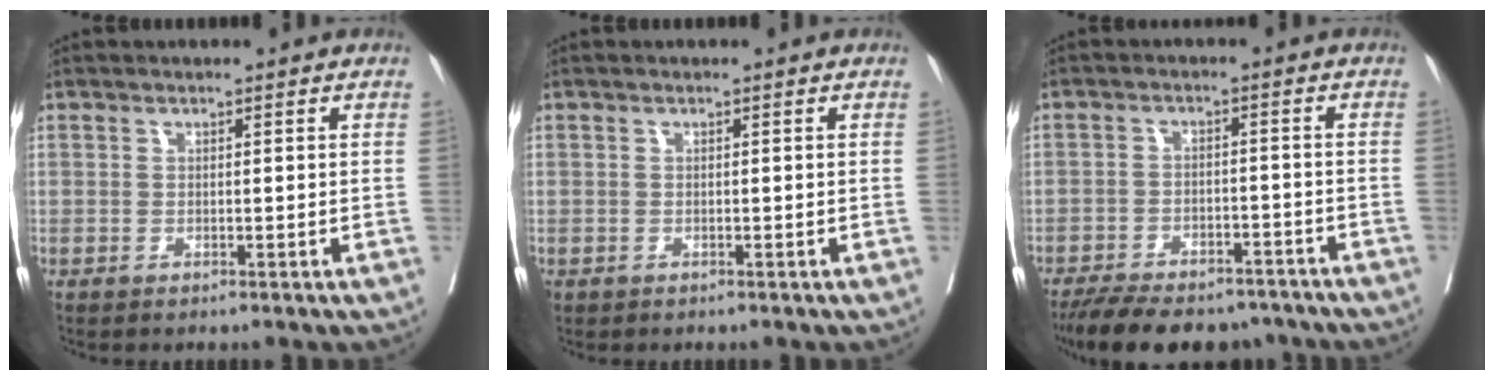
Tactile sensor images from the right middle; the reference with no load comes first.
{"total": 0.0}
{"total": 15.7, "force": [-13.4, 5.6, 6.0], "torque": [-0.132, -0.005, -0.188]}